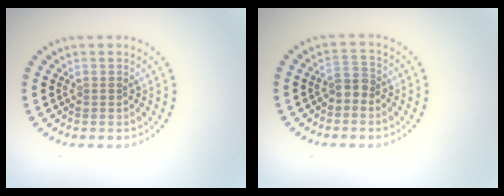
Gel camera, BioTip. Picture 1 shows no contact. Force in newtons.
{"total": 1.8, "press": 1.5, "slide": 1.0}